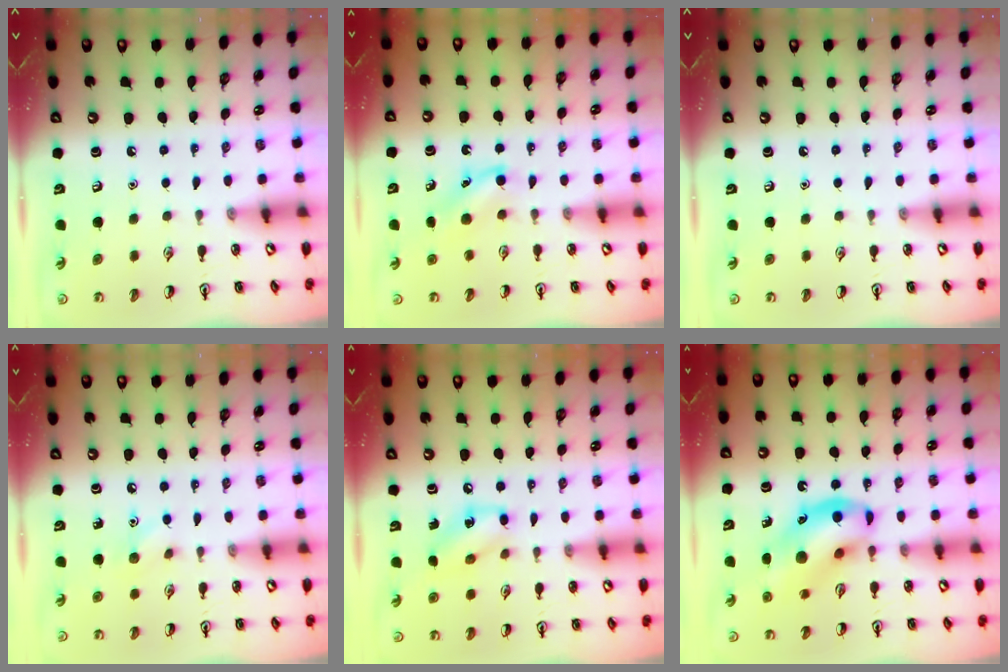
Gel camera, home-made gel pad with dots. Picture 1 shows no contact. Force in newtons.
{"total": 4.6, "press": 4.4, "slide": 1.3}
{"total": 0.0}
{"total": 5.8, "press": 5.4, "slide": 1.9}
{"total": 9.1, "press": 9.1, "slide": 0.8}
{"total": 15.0, "press": 14.6, "slide": 3.2}